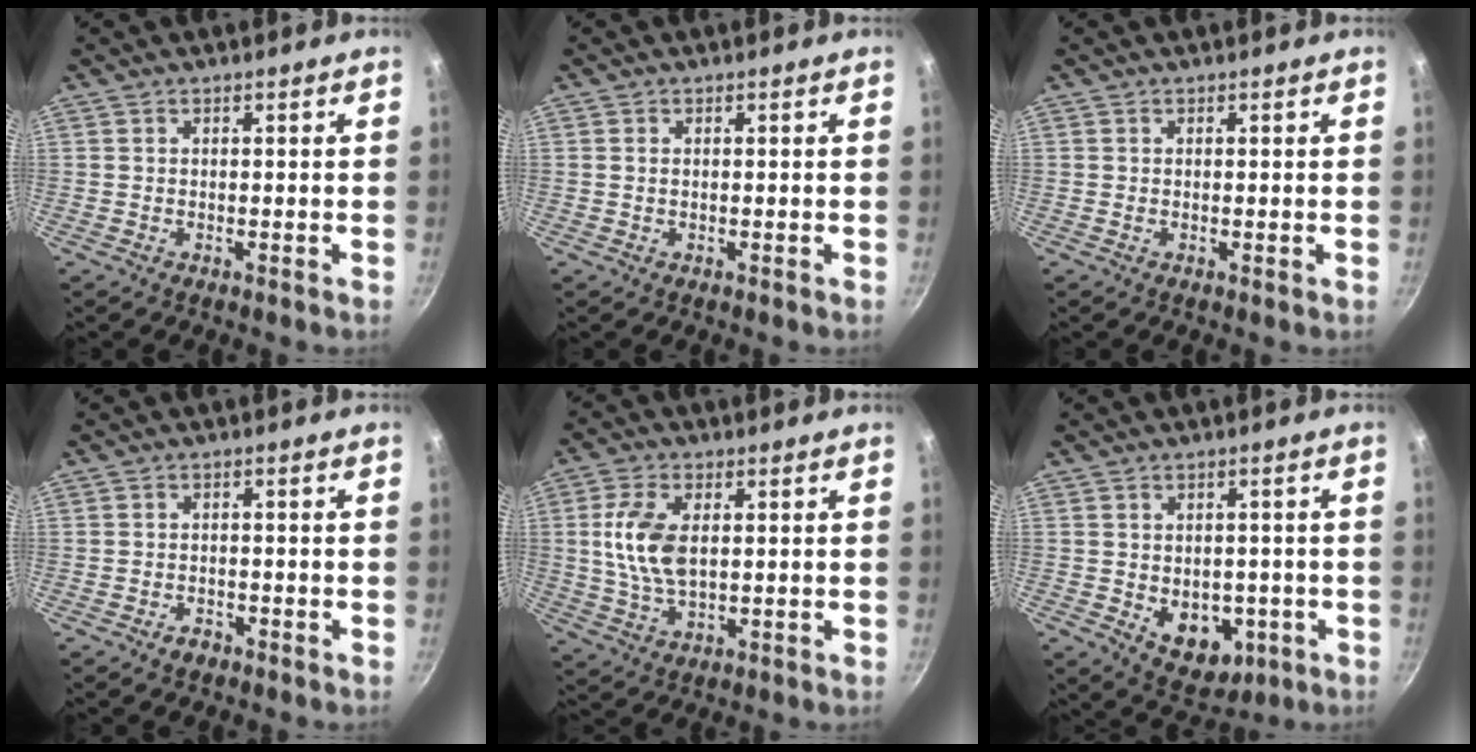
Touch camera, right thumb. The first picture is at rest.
{"total": 0.6, "force": [0.1, 0.4, 0.4], "torque": [-0.010, 0.000, 0.004]}
{"total": 0.0}
{"total": 1.9, "force": [-1.4, 1.2, 0.7], "torque": [-0.007, 0.016, -0.020]}
{"total": 10.0, "force": [1.5, 5.5, 8.3], "torque": [-0.164, -0.002, 0.031]}
{"total": 9.7, "force": [-2.3, 6.9, 6.4], "torque": [-0.054, -0.006, -0.014]}